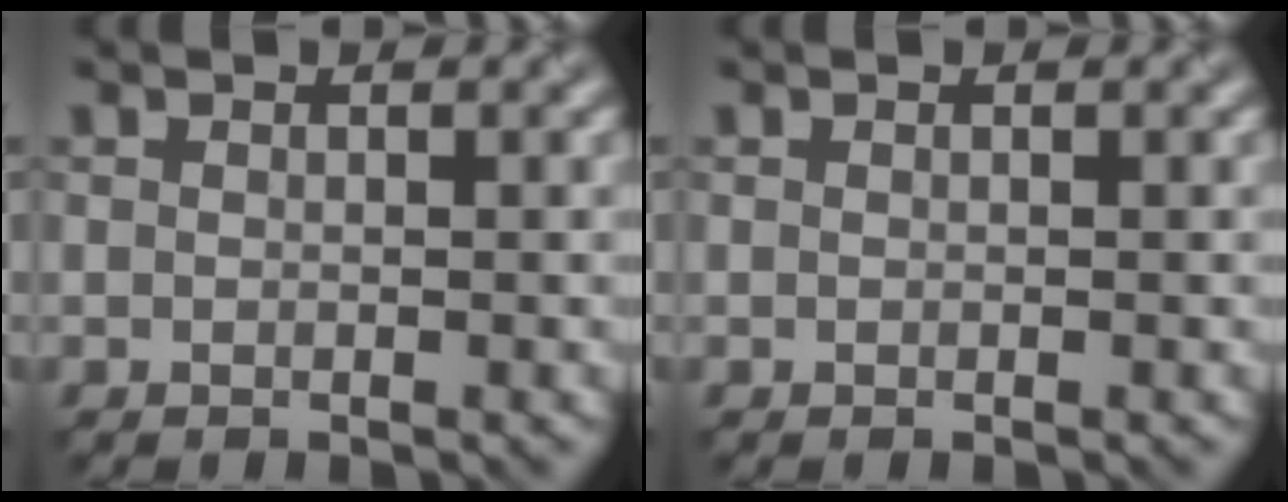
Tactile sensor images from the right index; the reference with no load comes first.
{"total": 0.0}